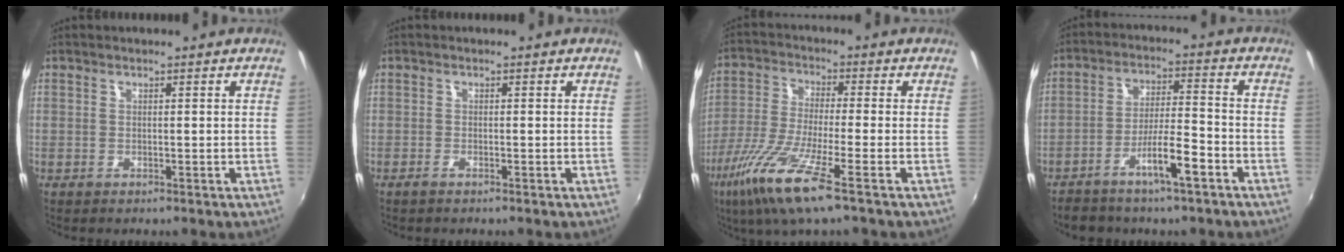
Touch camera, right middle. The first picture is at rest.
{"total": 1.0, "force": [-0.8, 0.1, 0.5], "torque": [-0.014, -0.002, -0.017]}
{"total": 12.6, "force": [-6.8, 1.0, 10.5], "torque": [-0.229, -0.029, -0.135]}
{"total": 7.9, "force": [-5.3, 1.6, 5.6], "torque": [-0.109, 0.010, -0.085]}